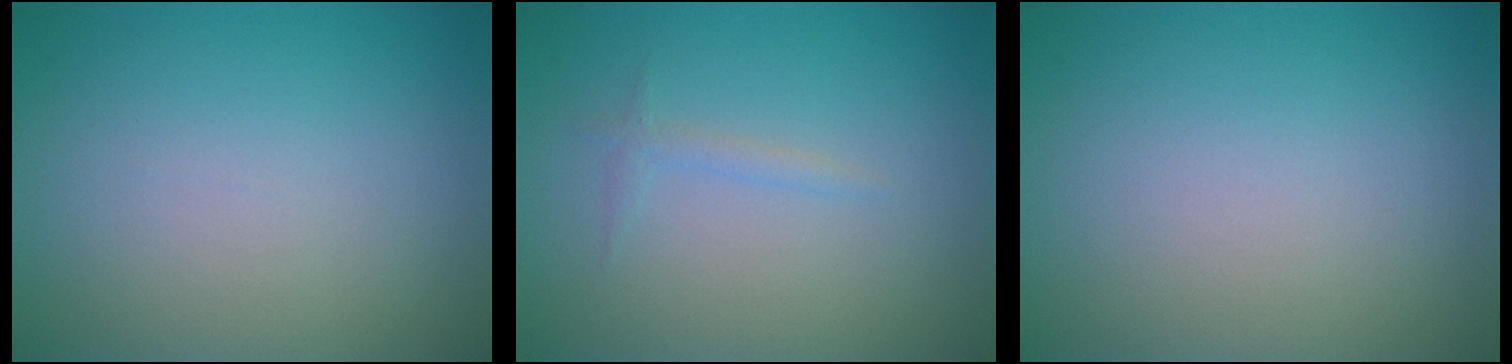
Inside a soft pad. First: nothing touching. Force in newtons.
{"total": 0.8, "press": 0.8, "slide": 0.1}
{"total": 0.0}